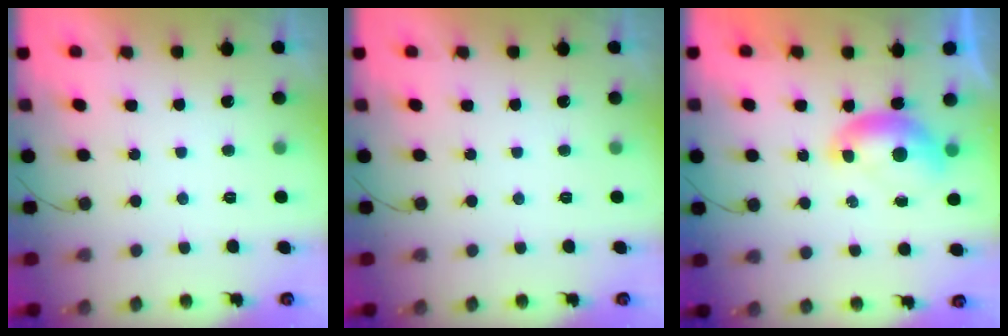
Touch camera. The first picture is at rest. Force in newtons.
{"total": 0.0}
{"total": 6.9, "press": 6.9, "slide": 0.9}